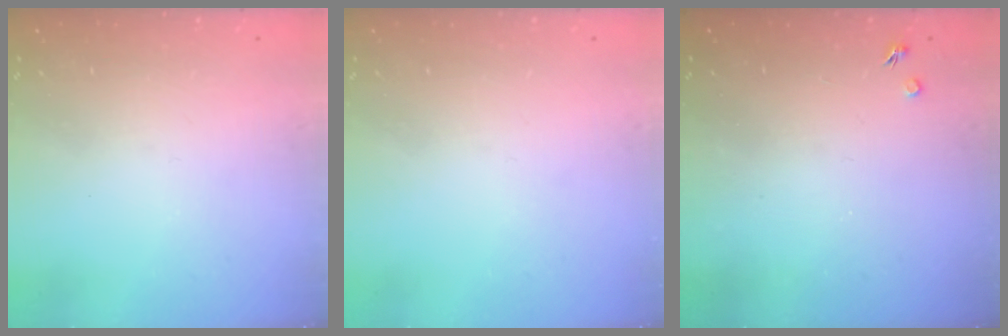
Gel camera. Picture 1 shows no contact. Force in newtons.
{"total": 0.0}
{"total": 1.7, "press": 1.7, "slide": 0.3}